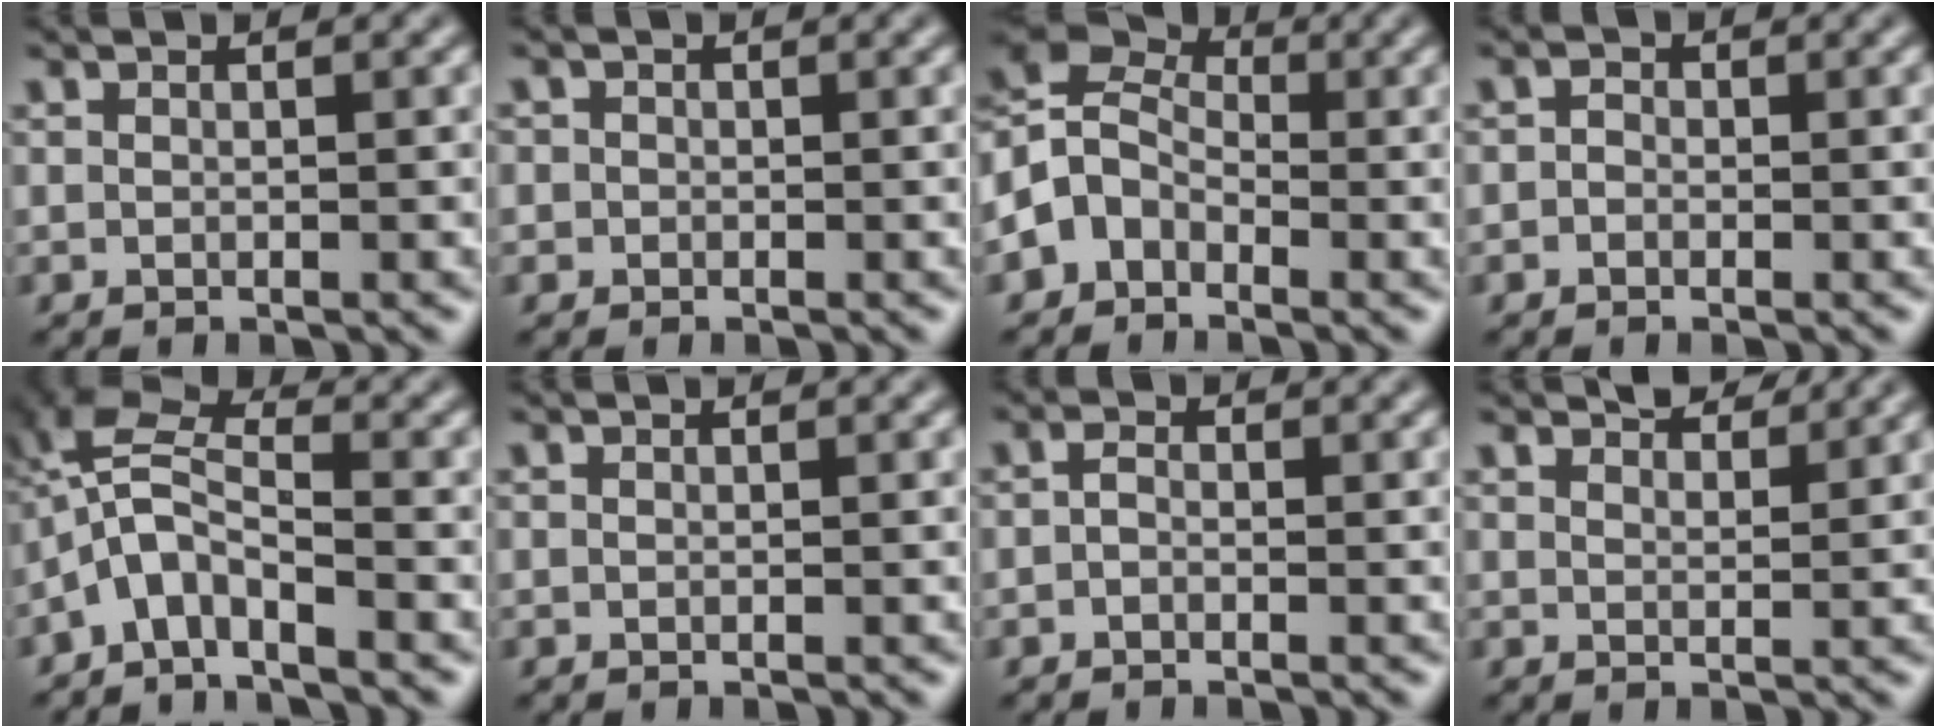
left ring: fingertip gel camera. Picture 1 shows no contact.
{"total": 1.3, "force": [0.1, 1.3, 0.1], "torque": [0.016, 0.000, -0.010]}
{"total": 4.8, "force": [-1.5, 3.9, 2.4], "torque": [-0.036, 0.011, -0.045]}
{"total": 0.9, "force": [-0.4, 0.7, 0.3], "torque": [-0.005, -0.002, -0.012]}
{"total": 4.8, "force": [-2.8, 1.7, 3.5], "torque": [-0.070, 0.010, -0.065]}
{"total": 0.0}
{"total": 0.9, "force": [-0.4, 0.6, 0.6], "torque": [-0.012, 0.001, -0.011]}
{"total": 3.0, "force": [2.8, 0.5, 0.9], "torque": [-0.015, -0.001, 0.042]}